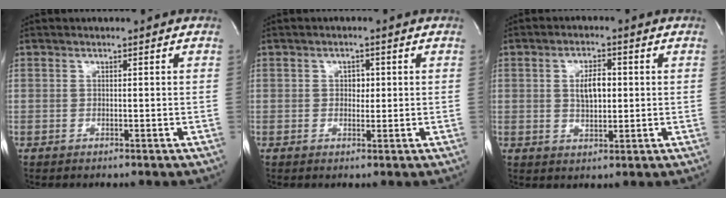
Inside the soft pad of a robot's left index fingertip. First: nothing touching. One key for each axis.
{"total": 1.9, "fx": 0.3, "fy": 1.3, "fz": 1.3, "tx": -0.017, "ty": 0.000, "tz": 0.004}
{"total": 4.8, "fx": 0.6, "fy": 2.3, "fz": 4.2, "tx": -0.076, "ty": 0.003, "tz": 0.014}